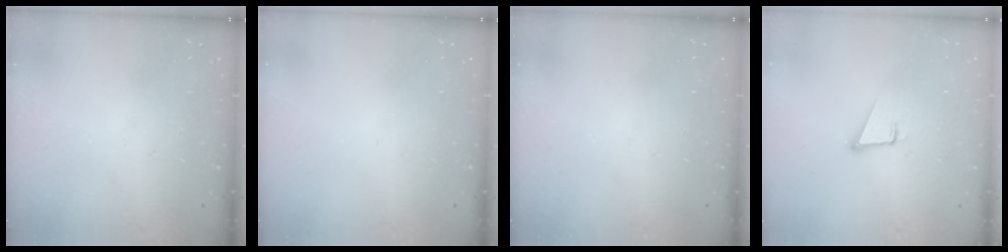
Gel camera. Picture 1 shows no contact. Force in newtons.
{"total": 0.0}
{"total": 0.0}
{"total": 3.6, "press": 2.7, "slide": 2.4}